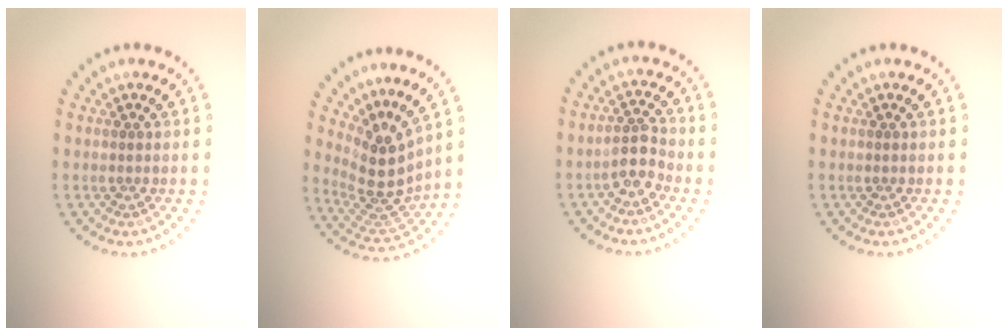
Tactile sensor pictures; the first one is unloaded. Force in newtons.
{"total": 4.0, "press": 2.7, "slide": 2.9}
{"total": 2.4, "press": 2.1, "slide": 1.2}
{"total": 0.0}